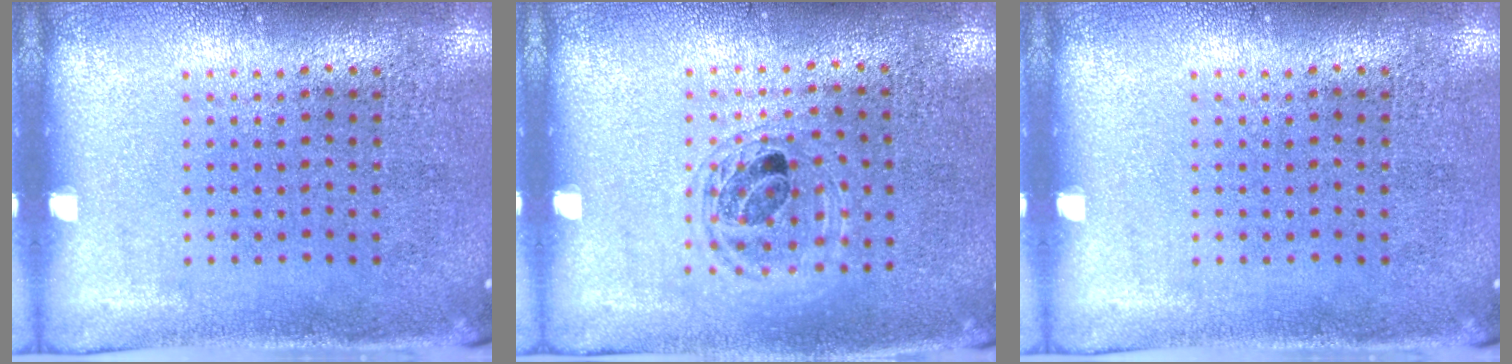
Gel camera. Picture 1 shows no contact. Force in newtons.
{"total": 1.3, "press": 1.2, "slide": 0.4}
{"total": 0.0}